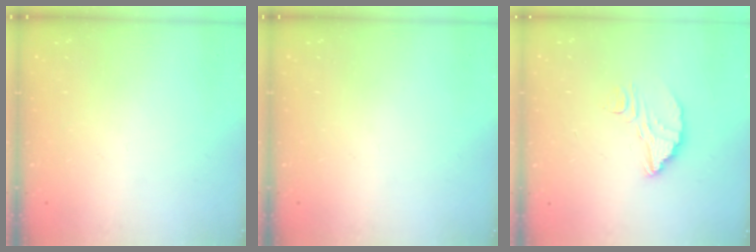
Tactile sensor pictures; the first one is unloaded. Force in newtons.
{"total": 0.0}
{"total": 7.2, "press": 7.2, "slide": 0.6}